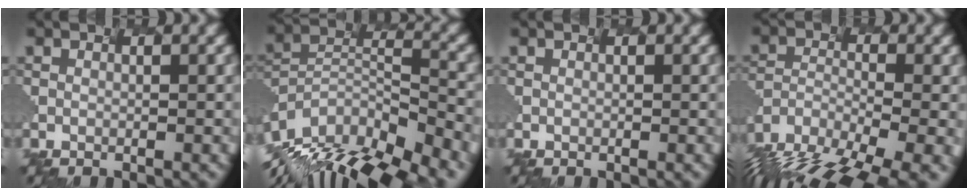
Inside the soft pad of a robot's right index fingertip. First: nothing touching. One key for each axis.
{"total": 14.0, "fx": -12.1, "fy": 4.0, "fz": 5.6, "tx": -0.136, "ty": 0.004, "tz": -0.164}
{"total": 0.0}
{"total": 13.7, "fx": -12.0, "fy": 3.1, "fz": 5.9, "tx": -0.153, "ty": -0.034, "tz": -0.155}